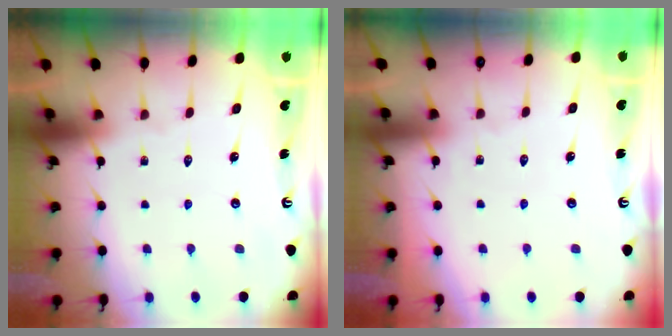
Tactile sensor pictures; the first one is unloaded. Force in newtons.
{"total": 3.2, "press": 3.2, "slide": 0.4}